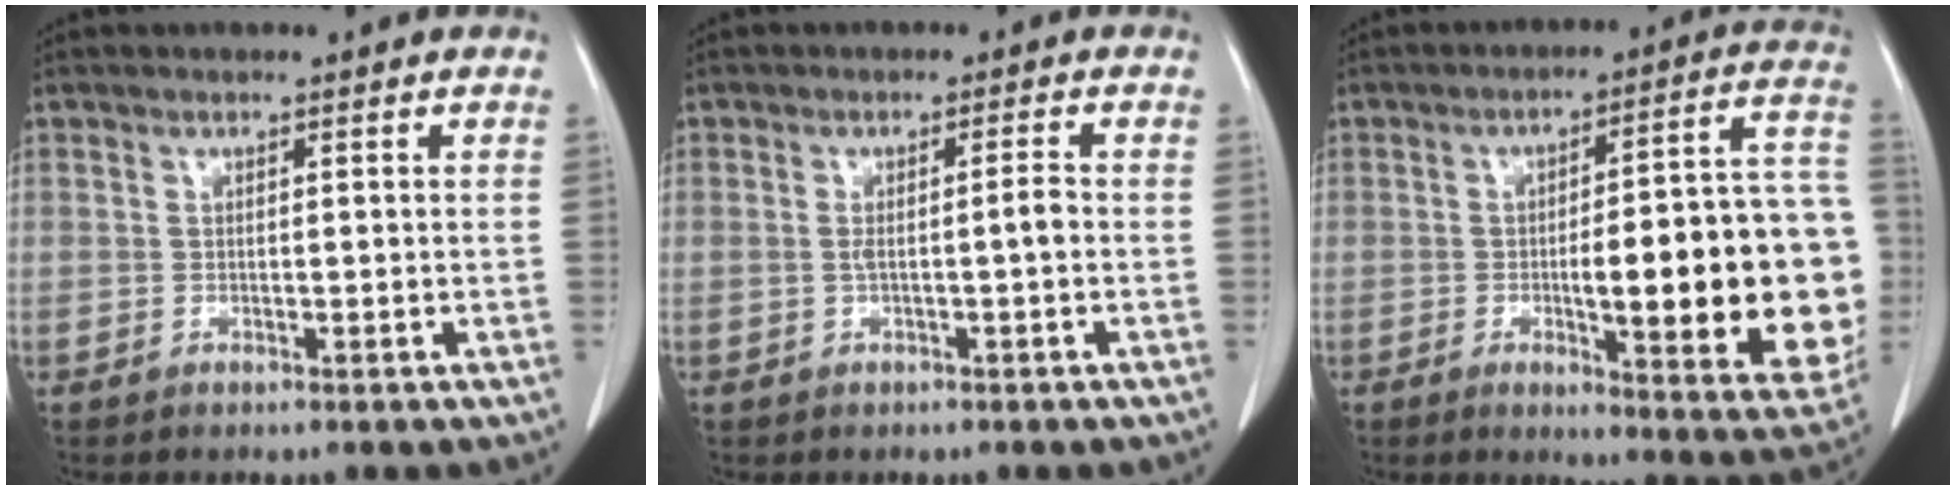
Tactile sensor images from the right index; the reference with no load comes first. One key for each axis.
{"total": 2.7, "fx": -0.4, "fy": 0.0, "fz": 2.6, "tx": -0.048, "ty": 0.006, "tz": -0.004}
{"total": 22.2, "fx": -2.9, "fy": 4.3, "fz": 21.6, "tx": -0.207, "ty": 0.026, "tz": -0.023}